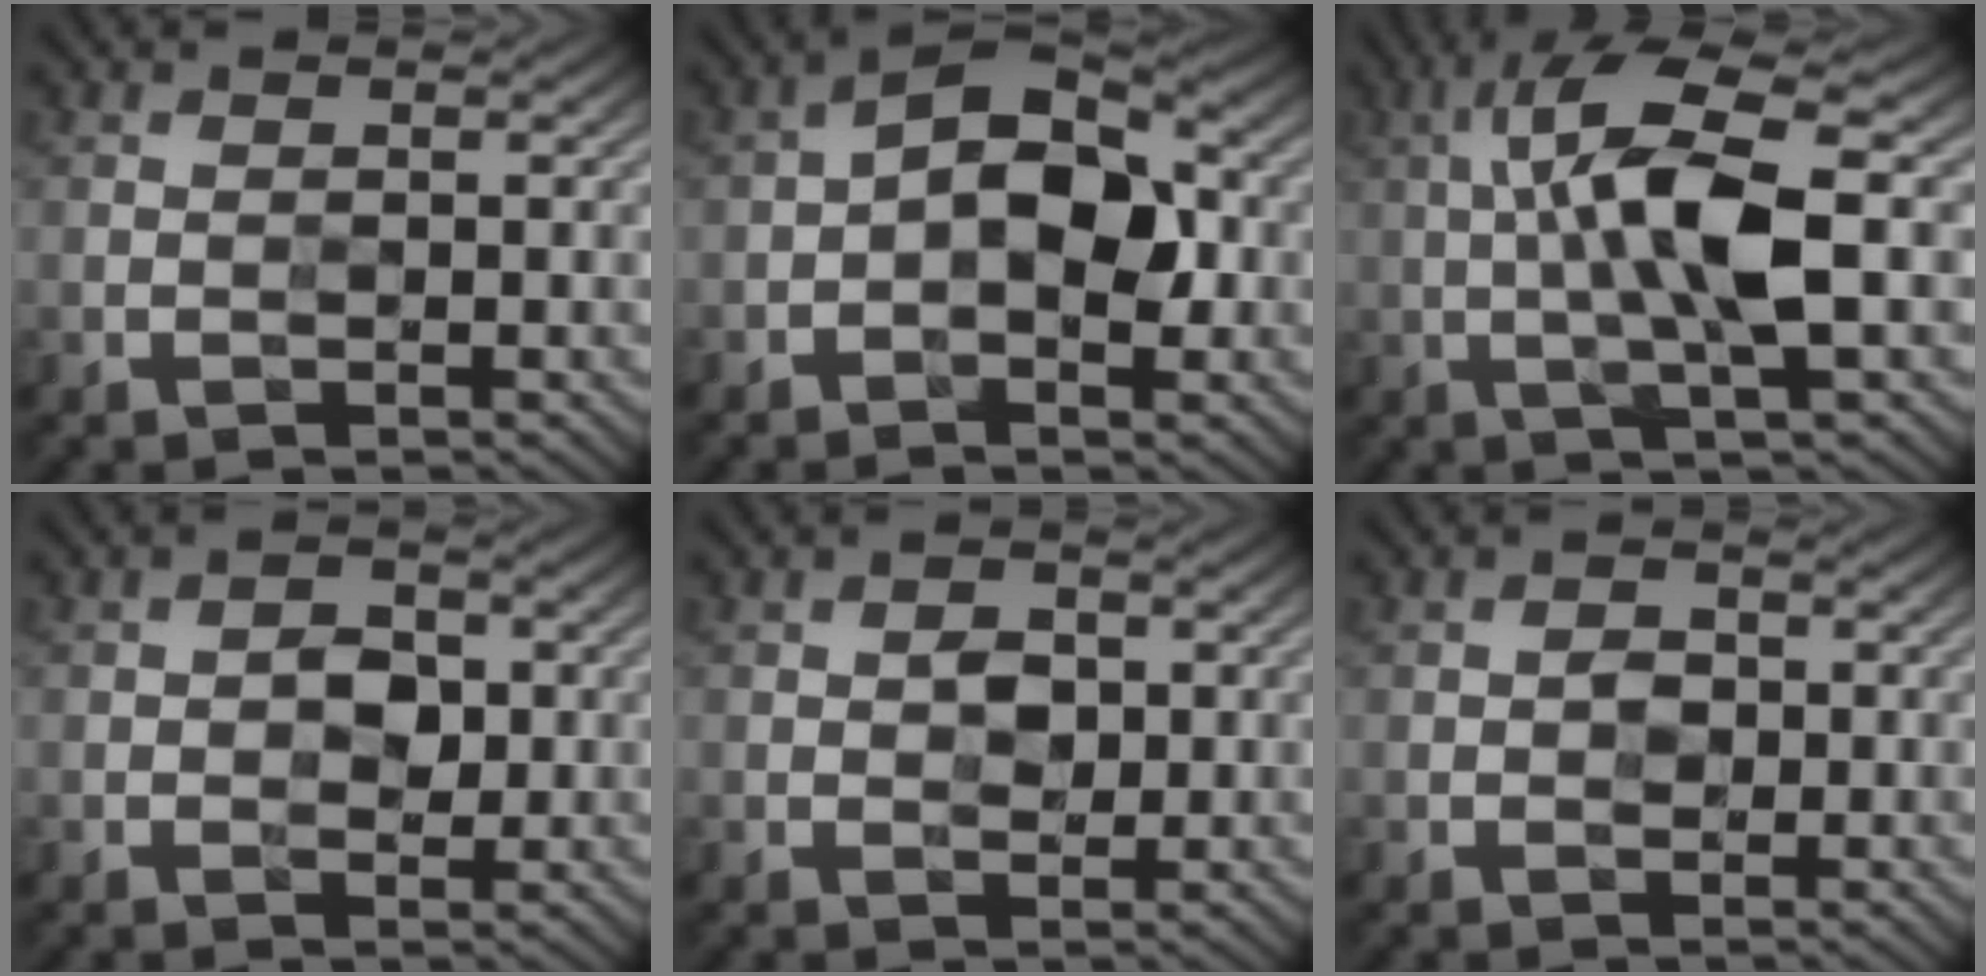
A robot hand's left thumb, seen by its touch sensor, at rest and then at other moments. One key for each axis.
{"total": 9.9, "fx": -0.2, "fy": 5.5, "fz": 8.2, "tx": -0.125, "ty": 0.022, "tz": -0.018}
{"total": 11.5, "fx": 0.7, "fy": 3.0, "fz": 11.1, "tx": -0.212, "ty": 0.021, "tz": 0.006}
{"total": 3.1, "fx": 0.0, "fy": 2.2, "fz": 2.2, "tx": -0.036, "ty": -0.001, "tz": -0.004}
{"total": 2.4, "fx": 0.3, "fy": 1.7, "fz": 1.6, "tx": -0.027, "ty": -0.003, "tz": 0.001}
{"total": 1.7, "fx": -0.1, "fy": 1.3, "fz": 1.1, "tx": -0.020, "ty": -0.001, "tz": -0.005}